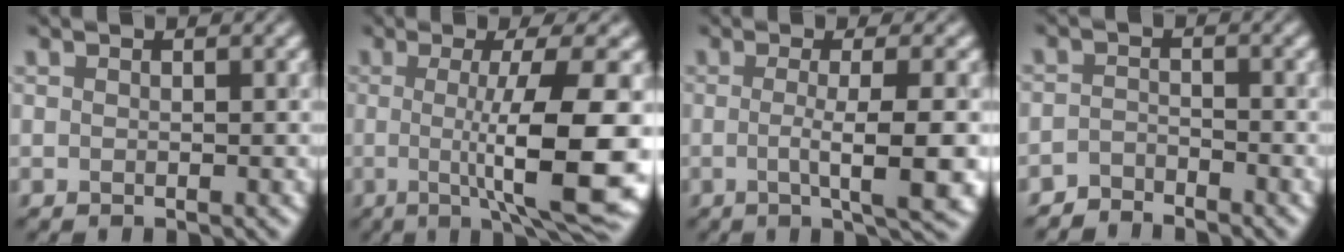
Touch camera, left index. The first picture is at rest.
{"total": 11.3, "force": [-1.2, 2.4, 11.0], "torque": [-0.142, -0.010, -0.013]}
{"total": 6.1, "force": [-1.1, 1.3, 5.8], "torque": [-0.083, 0.000, -0.013]}
{"total": 2.1, "force": [-2.1, 0.2, -0.3], "torque": [0.006, 0.006, -0.046]}